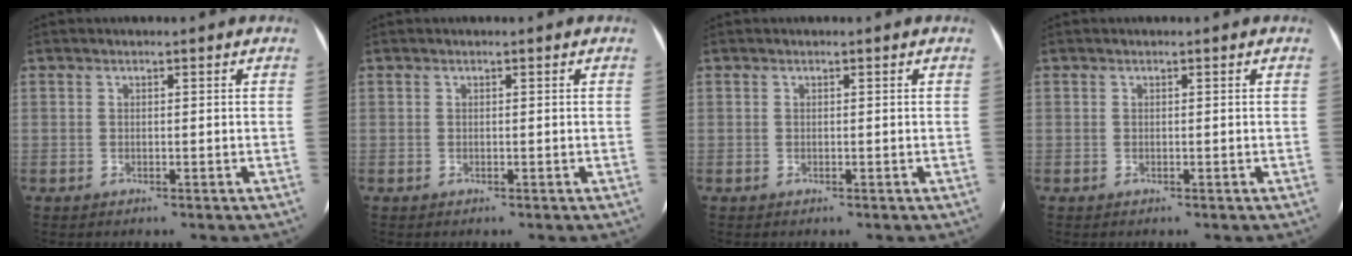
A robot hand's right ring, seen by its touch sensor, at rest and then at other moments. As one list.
[{"total": 0.0}, {"total": 0.0}, {"total": 0.0}]